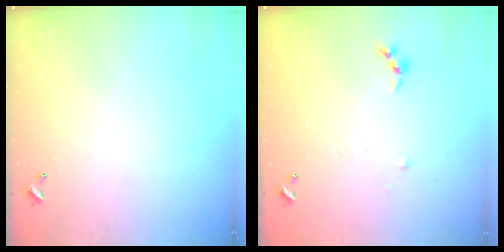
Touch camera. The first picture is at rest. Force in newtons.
{"total": 3.0, "press": 2.9, "slide": 0.4}